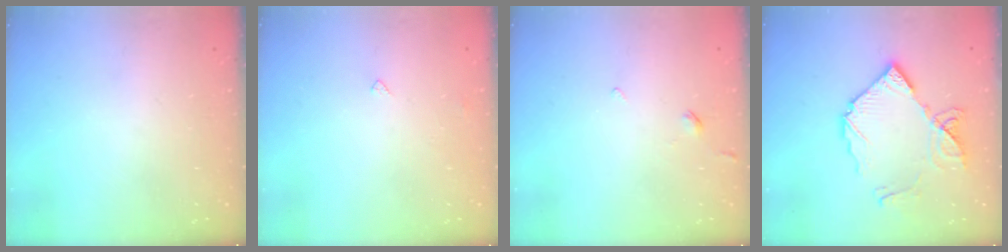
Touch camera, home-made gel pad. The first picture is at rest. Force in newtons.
{"total": 2.8, "press": 2.7, "slide": 0.4}
{"total": 1.8, "press": 1.7, "slide": 0.5}
{"total": 14.1, "press": 14.0, "slide": 1.7}